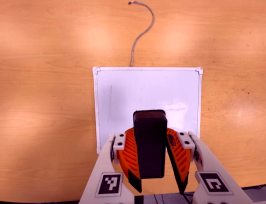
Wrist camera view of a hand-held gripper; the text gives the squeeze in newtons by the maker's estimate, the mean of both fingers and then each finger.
{"total": 9.7, "left": 9.6, "right": 9.8}